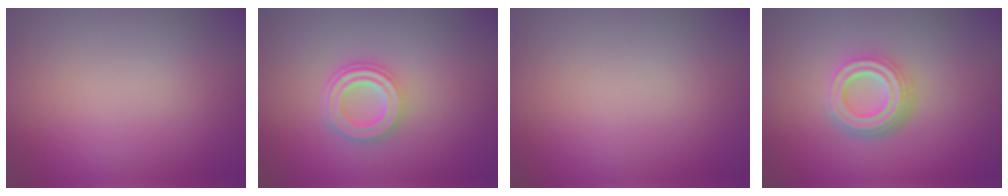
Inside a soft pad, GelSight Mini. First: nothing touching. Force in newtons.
{"total": 3.5, "press": 2.7, "slide": 2.3}
{"total": 0.0}
{"total": 4.4, "press": 3.3, "slide": 2.9}